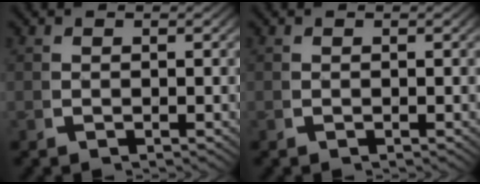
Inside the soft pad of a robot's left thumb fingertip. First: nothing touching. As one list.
[{"total": 0.0}]